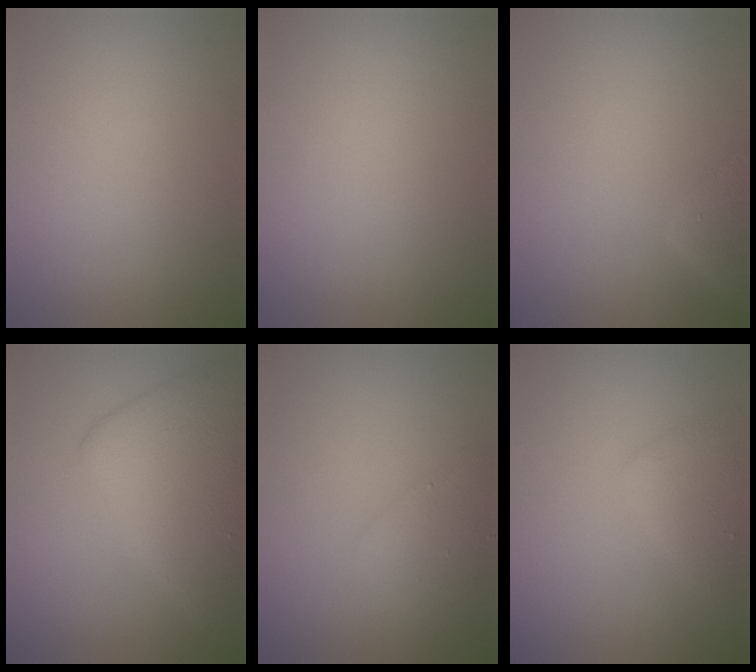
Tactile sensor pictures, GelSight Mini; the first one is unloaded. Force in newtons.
{"total": 0.0}
{"total": 2.5, "press": 2.5, "slide": 0.4}
{"total": 7.2, "press": 7.2, "slide": 0.3}
{"total": 2.1, "press": 2.1, "slide": 0.2}
{"total": 2.5, "press": 2.5, "slide": 0.1}